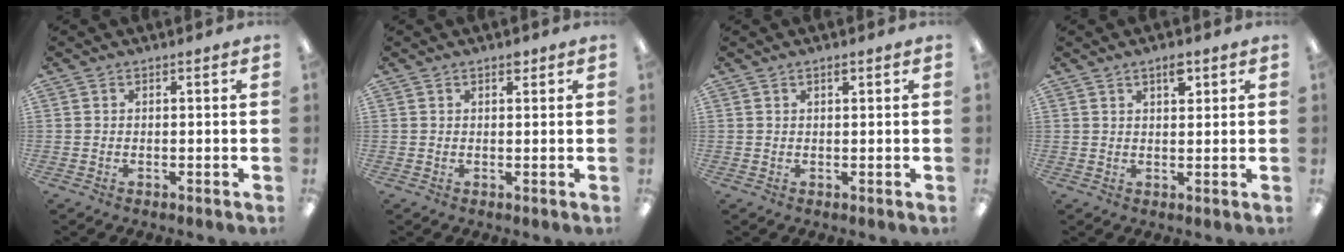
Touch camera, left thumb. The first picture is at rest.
{"total": 1.3, "force": [0.9, 0.6, 0.7], "torque": [-0.008, -0.002, 0.015]}
{"total": 1.0, "force": [0.8, 0.3, 0.7], "torque": [-0.015, 0.002, 0.013]}
{"total": 3.7, "force": [2.3, 1.5, 2.5], "torque": [-0.029, -0.005, 0.035]}